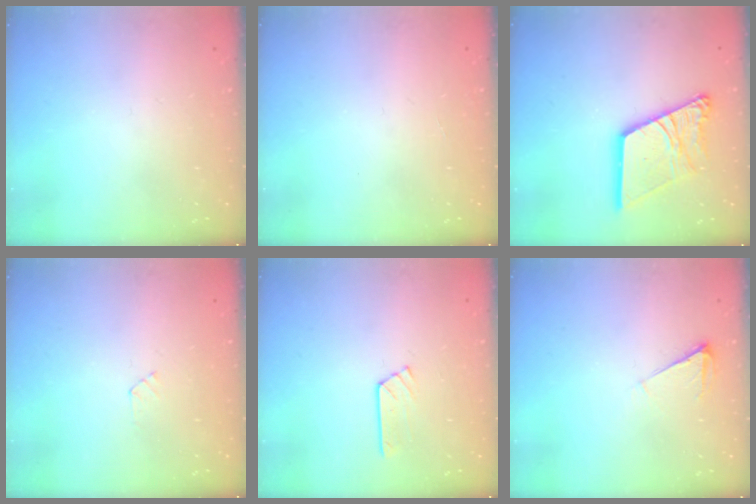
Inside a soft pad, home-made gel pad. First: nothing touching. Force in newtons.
{"total": 0.0}
{"total": 18.7, "press": 18.6, "slide": 2.2}
{"total": 2.4, "press": 2.4, "slide": 0.3}
{"total": 5.6, "press": 5.6, "slide": 0.6}
{"total": 4.4, "press": 4.3, "slide": 0.7}